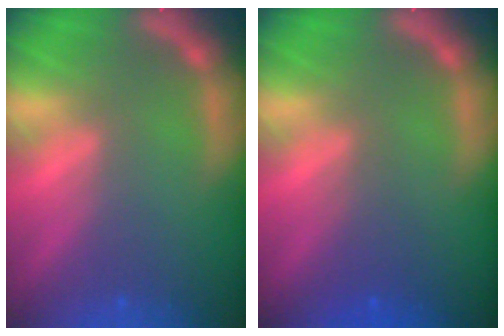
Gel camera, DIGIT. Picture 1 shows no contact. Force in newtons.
{"total": 2.0}